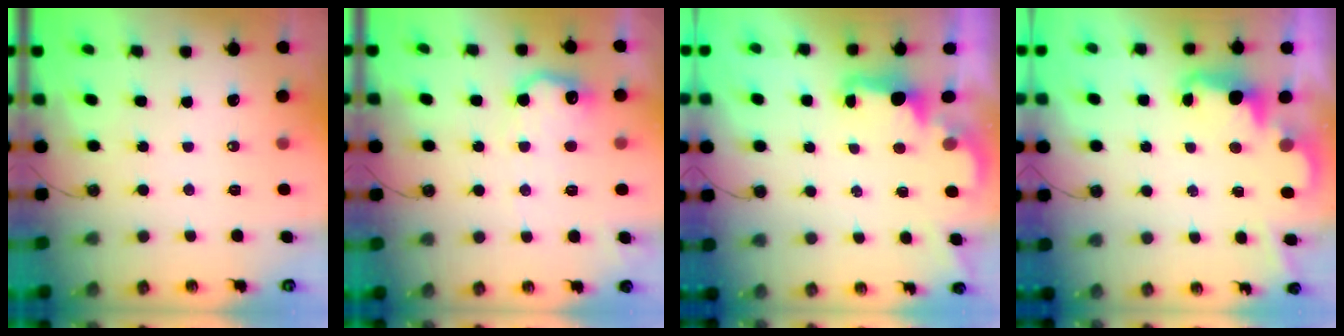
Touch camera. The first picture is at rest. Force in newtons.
{"total": 11.6, "press": 11.6, "slide": 0.3}
{"total": 2.4, "press": 2.3, "slide": 0.8}
{"total": 2.5, "press": 2.5, "slide": 0.6}